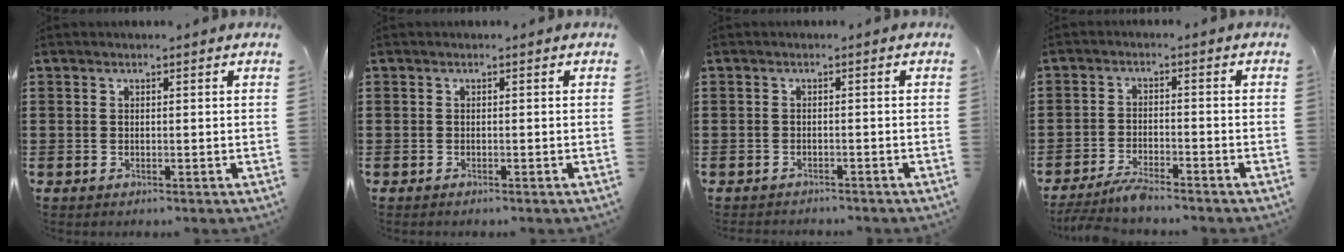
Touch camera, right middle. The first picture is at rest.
{"total": 0.0}
{"total": 1.0, "force": [-1.0, 0.0, -0.1], "torque": [-0.001, 0.000, -0.022]}
{"total": 3.7, "force": [-3.4, 0.1, 1.5], "torque": [-0.041, -0.008, -0.070]}